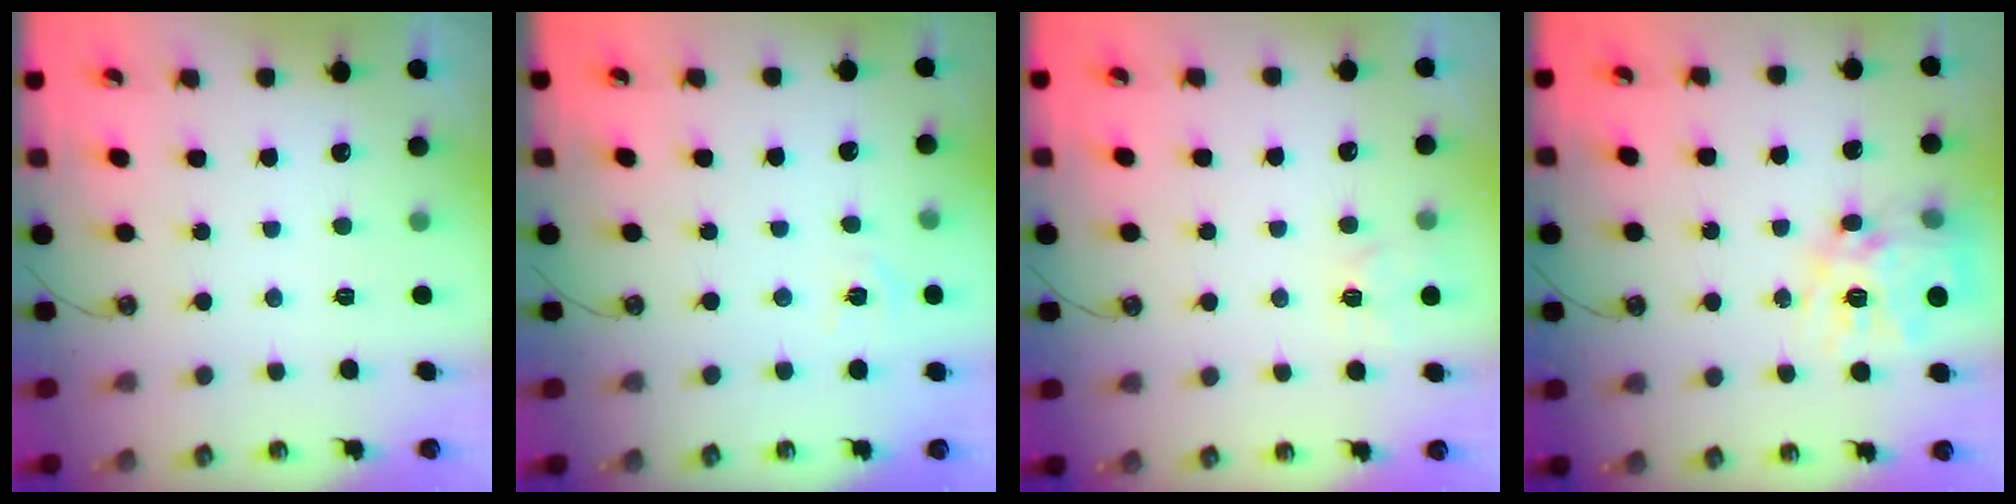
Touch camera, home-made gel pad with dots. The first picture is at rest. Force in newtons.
{"total": 4.2, "press": 4.2, "slide": 0.5}
{"total": 4.2, "press": 4.1, "slide": 0.5}
{"total": 15.1, "press": 15.0, "slide": 1.6}